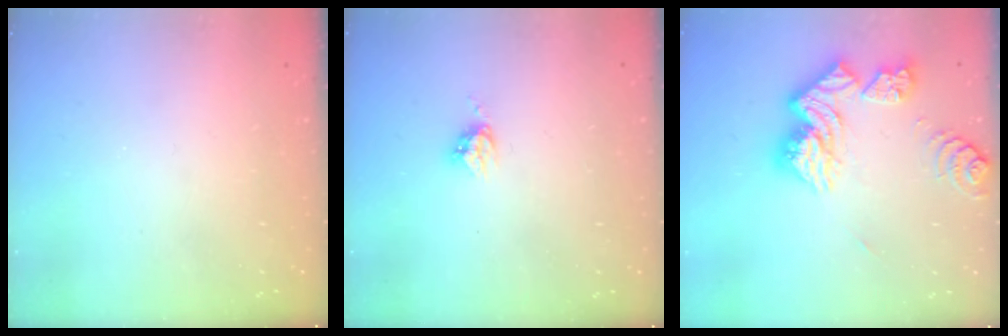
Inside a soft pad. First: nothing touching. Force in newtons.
{"total": 4.0, "press": 4.0, "slide": 0.0}
{"total": 17.6, "press": 17.5, "slide": 2.1}